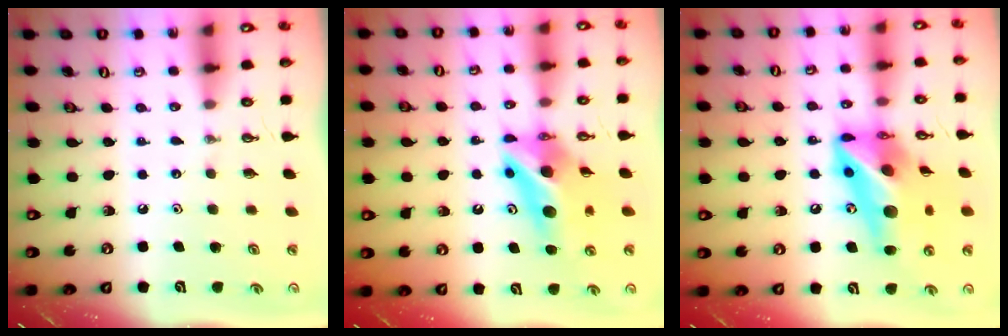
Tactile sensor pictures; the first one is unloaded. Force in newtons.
{"total": 12.8, "press": 12.7, "slide": 1.3}
{"total": 19.9, "press": 19.6, "slide": 3.1}